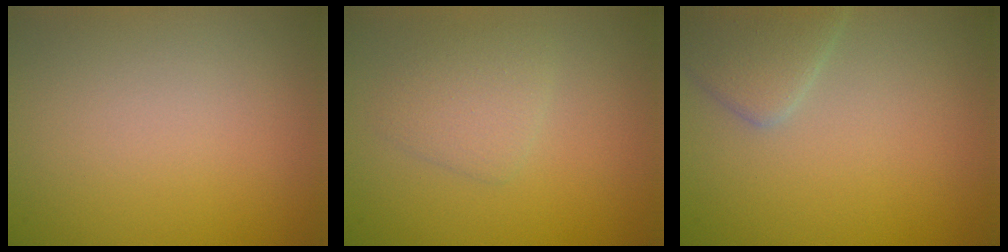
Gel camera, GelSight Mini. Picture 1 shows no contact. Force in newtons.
{"total": 2.1, "press": 2.1, "slide": 0.1}
{"total": 2.9, "press": 2.9, "slide": 0.1}